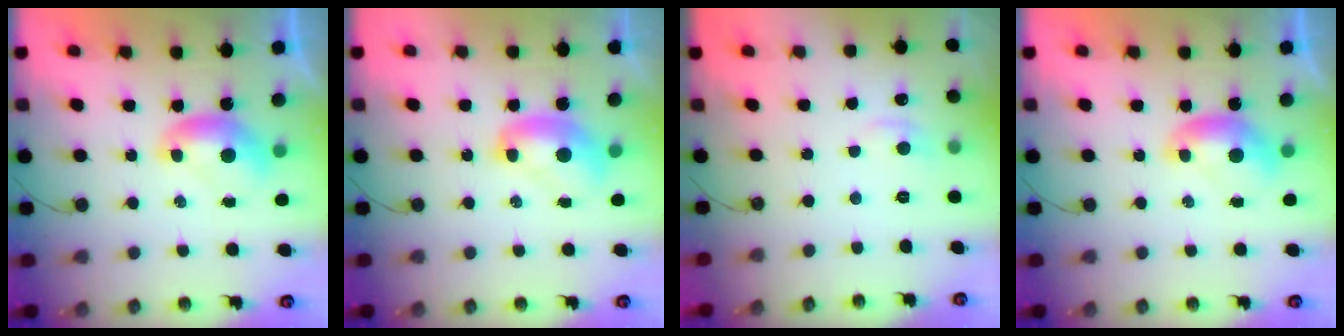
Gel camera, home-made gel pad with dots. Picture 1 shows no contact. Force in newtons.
{"total": 2.4, "press": 2.4, "slide": 0.3}
{"total": 1.3, "press": 0.9, "slide": 0.9}
{"total": 0.0}